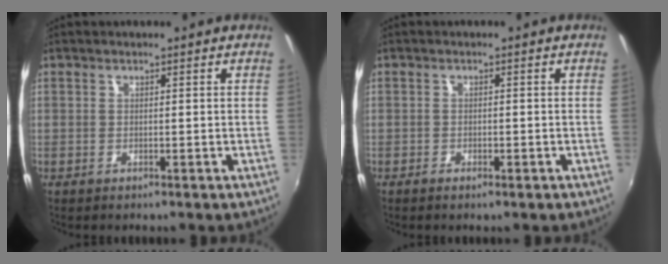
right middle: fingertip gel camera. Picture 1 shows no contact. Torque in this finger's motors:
{"motor_torque": [-0.25, -0.20, -0.07, -0.01]}